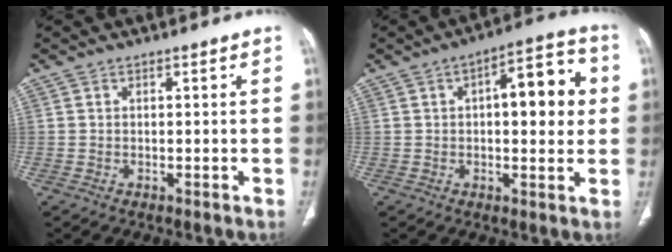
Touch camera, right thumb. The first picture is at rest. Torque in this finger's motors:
{"motor_torque": [-0.58, 1.00, 0.62, 0.66, 0.02]}